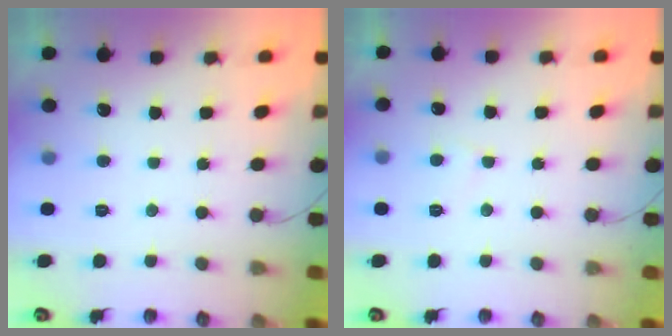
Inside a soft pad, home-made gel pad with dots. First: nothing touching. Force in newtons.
{"total": 2.8, "press": 2.8, "slide": 0.3}